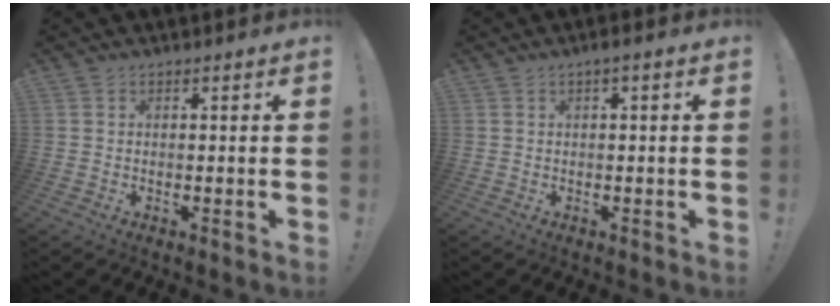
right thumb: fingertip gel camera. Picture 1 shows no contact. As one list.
[{"total": 1.8, "force": [-0.2, 0.1, 1.8], "torque": [-0.029, 0.002, -0.006]}]